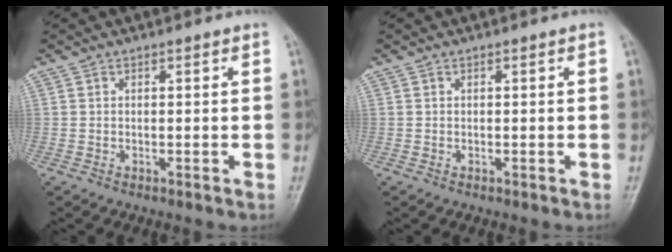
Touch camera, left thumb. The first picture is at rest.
{"total": 0.0}